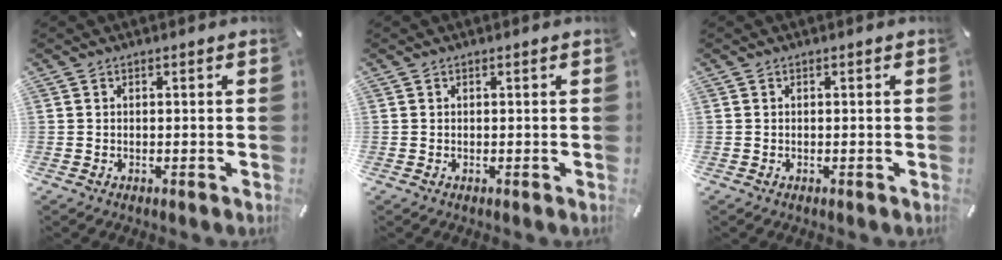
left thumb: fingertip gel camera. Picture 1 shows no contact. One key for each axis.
{"total": 0.0}
{"total": 0.0}